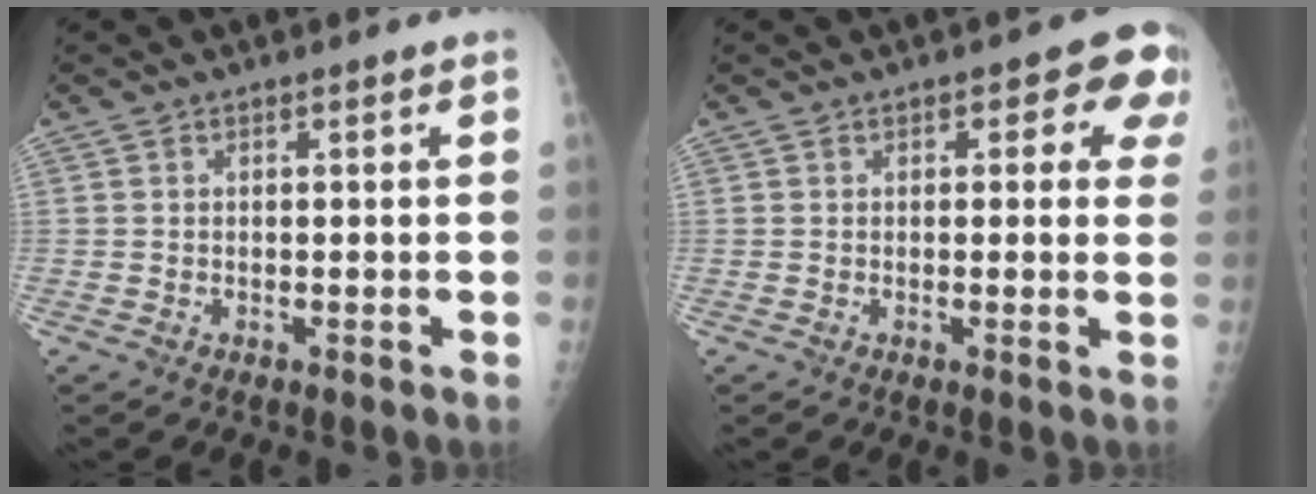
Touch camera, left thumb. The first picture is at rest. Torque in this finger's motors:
{"motor_torque": [-0.08, 0.23, 0.14, 0.07, 0.05]}